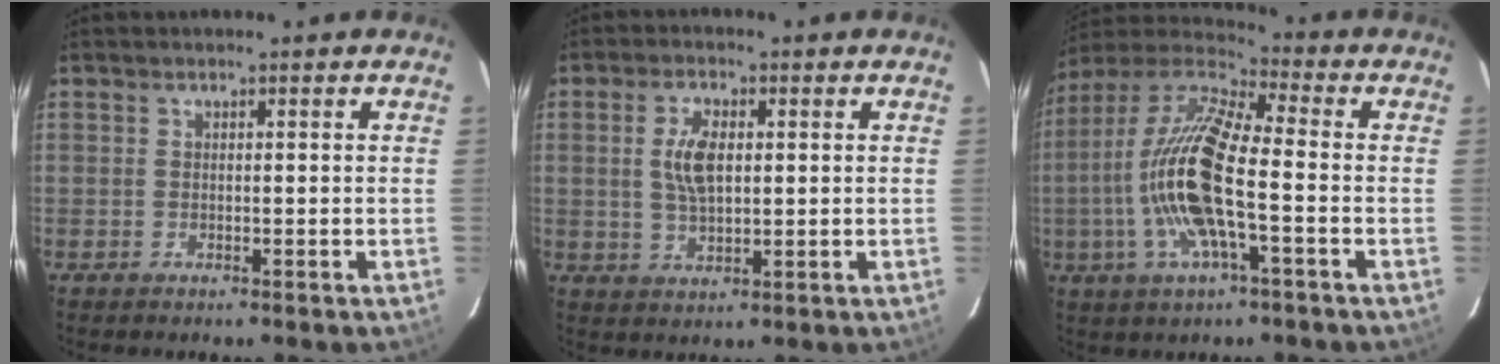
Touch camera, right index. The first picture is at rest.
{"total": 6.3, "force": [1.0, 3.0, 5.4], "torque": [-0.103, 0.004, 0.023]}
{"total": 17.1, "force": [-3.2, 4.2, 16.3], "torque": [-0.322, -0.003, -0.068]}